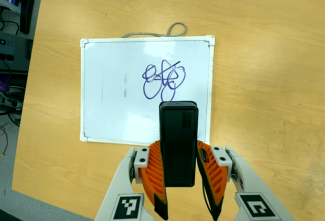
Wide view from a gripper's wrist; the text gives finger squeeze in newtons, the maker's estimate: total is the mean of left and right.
{"total": 4.2, "left": 2.9, "right": 5.5}